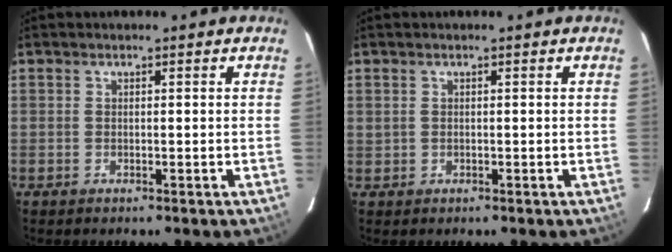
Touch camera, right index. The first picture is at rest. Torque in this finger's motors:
{"motor_torque": [0.11, 0.08, -0.02, 0.01]}